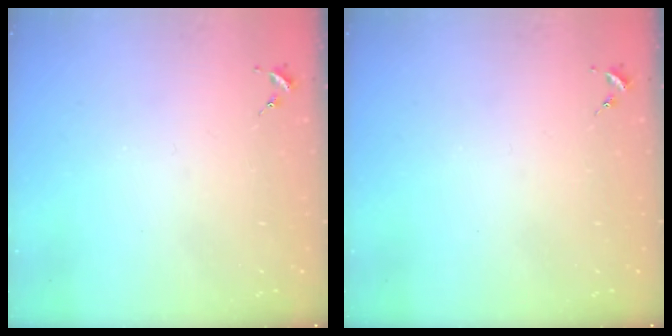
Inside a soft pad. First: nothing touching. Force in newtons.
{"total": 0.0}